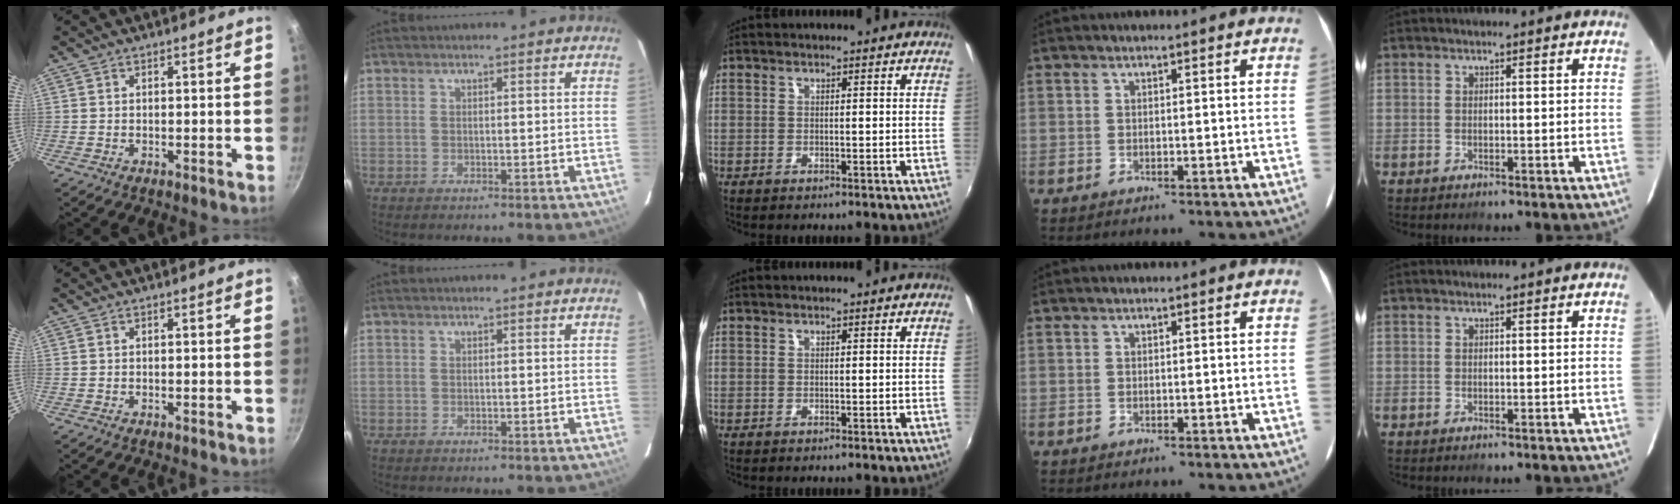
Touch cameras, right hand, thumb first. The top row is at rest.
{}